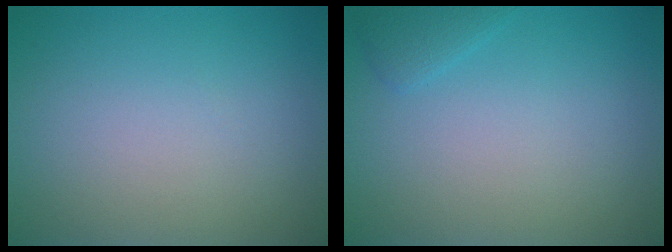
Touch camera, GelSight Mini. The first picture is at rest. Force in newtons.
{"total": 1.1, "press": 1.1, "slide": 0.0}